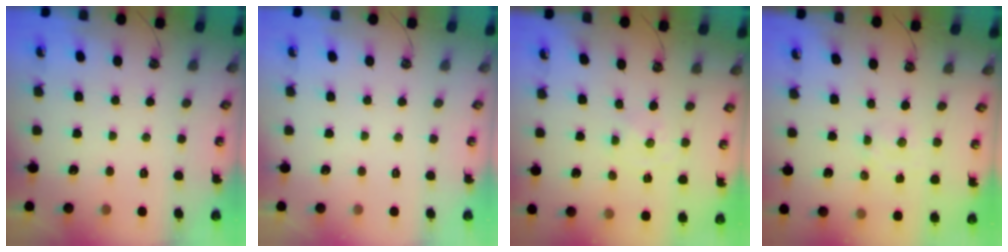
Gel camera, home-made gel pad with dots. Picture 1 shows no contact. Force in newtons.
{"total": 0.0}
{"total": 0.0}
{"total": 2.6, "press": 2.6, "slide": 0.4}